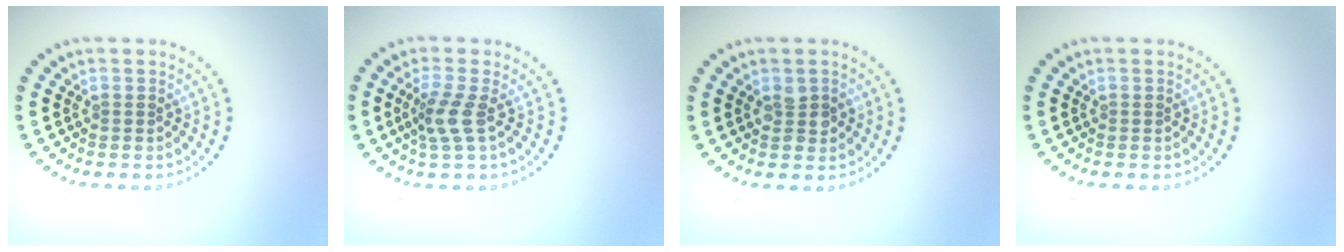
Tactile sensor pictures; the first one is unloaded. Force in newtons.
{"total": 2.4, "press": 1.8, "slide": 1.6}
{"total": 1.7, "press": 1.7, "slide": 0.2}
{"total": 0.0}